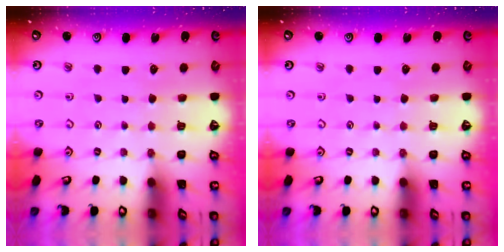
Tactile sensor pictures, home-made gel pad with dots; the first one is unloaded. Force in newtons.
{"total": 0.0}